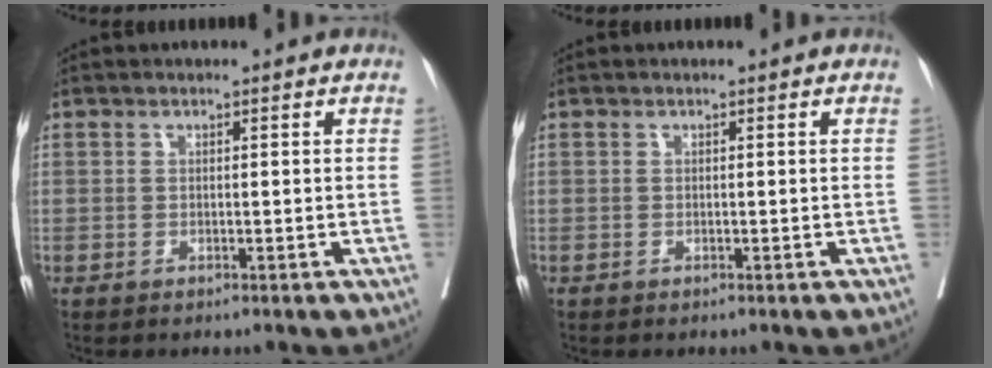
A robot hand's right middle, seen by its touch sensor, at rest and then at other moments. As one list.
[{"total": 0.0}]